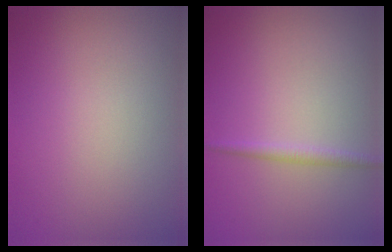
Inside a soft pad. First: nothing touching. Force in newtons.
{"total": 1.2, "press": 1.2, "slide": 0.1}